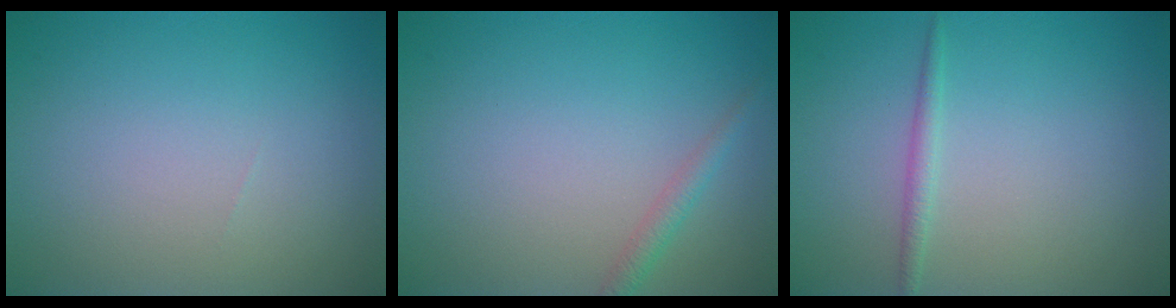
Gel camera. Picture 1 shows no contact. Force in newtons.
{"total": 1.4, "press": 1.4, "slide": 0.0}
{"total": 1.1, "press": 1.1, "slide": 0.1}